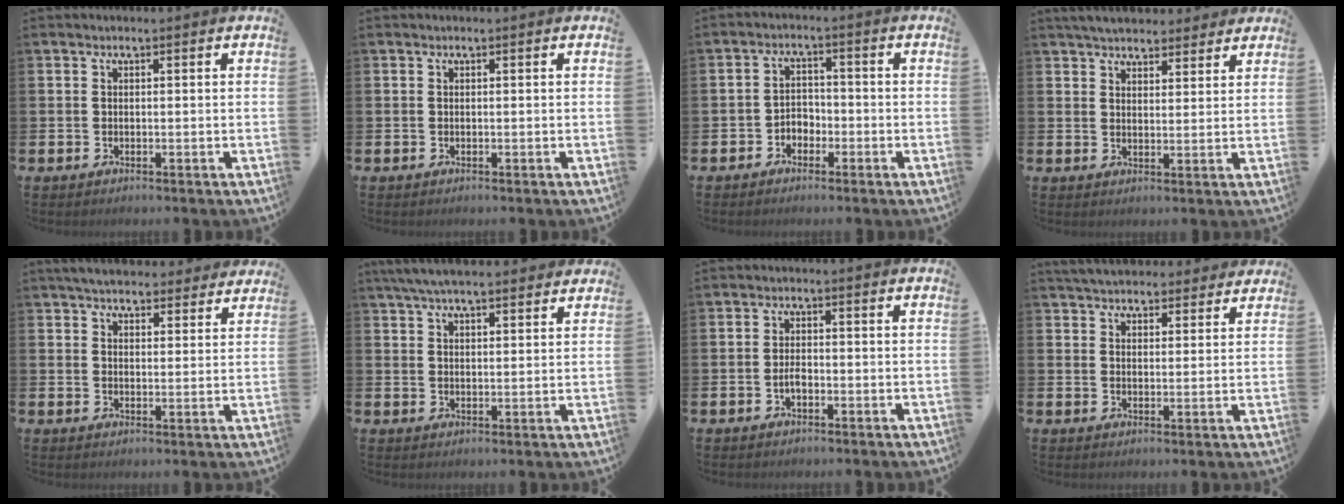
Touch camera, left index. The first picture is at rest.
{"total": 0.0}
{"total": 2.6, "force": [-1.9, 1.6, 0.4], "torque": [-0.021, 0.009, -0.043]}
{"total": 4.7, "force": [4.5, 1.1, 0.6], "torque": [-0.022, -0.018, 0.082]}
{"total": 5.0, "force": [4.8, 1.2, 0.7], "torque": [-0.025, -0.022, 0.086]}
{"total": 5.6, "force": [5.2, 1.0, 1.9], "torque": [-0.048, -0.013, 0.095]}
{"total": 1.8, "force": [-0.7, 0.9, 1.3], "torque": [-0.026, 0.004, -0.015]}
{"total": 4.8, "force": [4.6, 1.1, 0.4], "torque": [-0.020, -0.021, 0.084]}